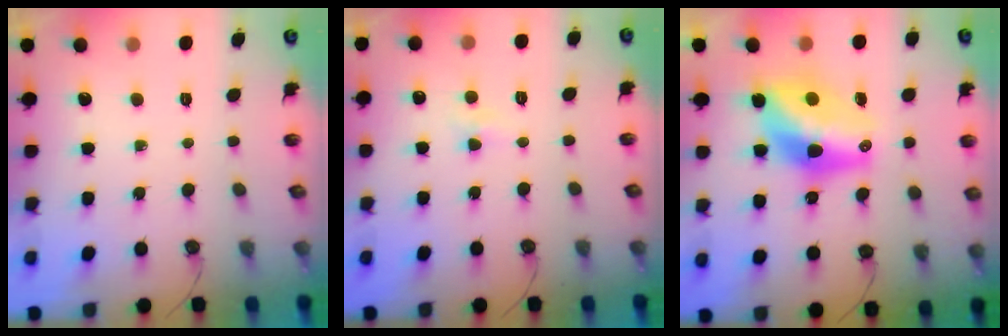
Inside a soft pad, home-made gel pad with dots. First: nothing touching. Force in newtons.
{"total": 4.1, "press": 4.1, "slide": 0.4}
{"total": 13.5, "press": 13.5, "slide": 1.0}